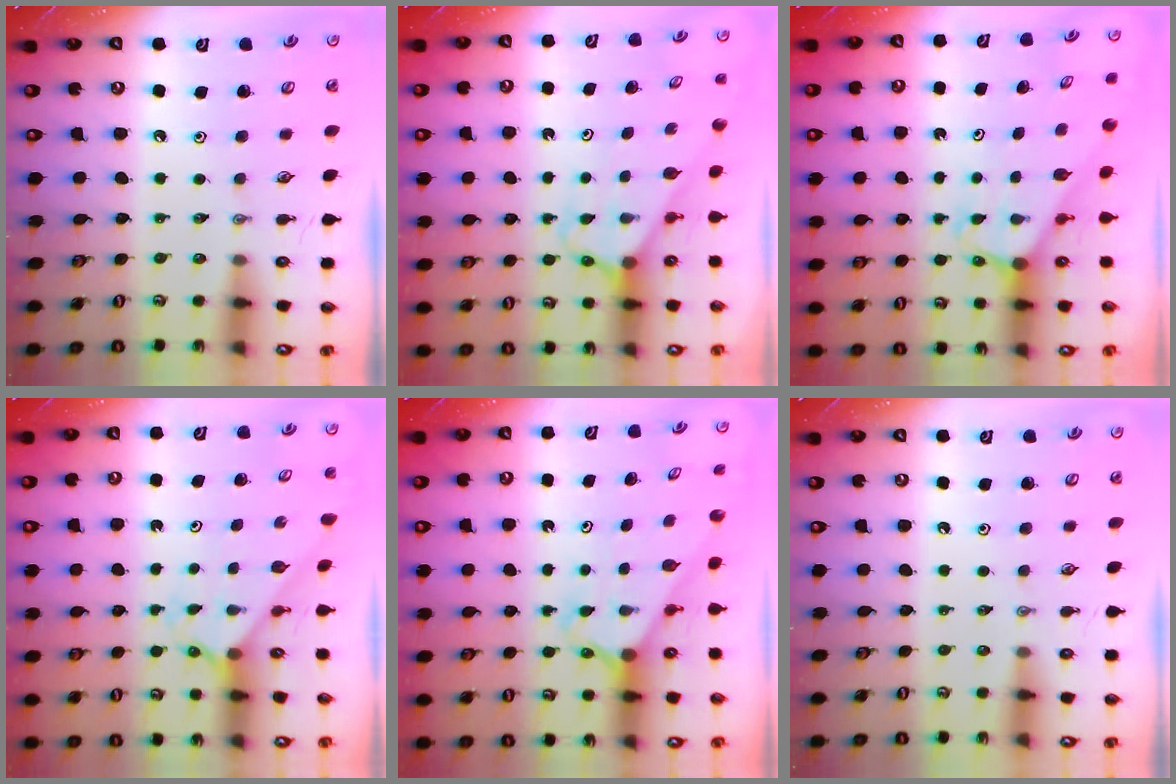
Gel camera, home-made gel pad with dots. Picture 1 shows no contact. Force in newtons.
{"total": 2.9, "press": 2.9, "slide": 0.2}
{"total": 1.9, "press": 1.9, "slide": 0.1}
{"total": 2.3, "press": 2.3, "slide": 0.2}
{"total": 2.4, "press": 2.4, "slide": 0.2}
{"total": 0.0}